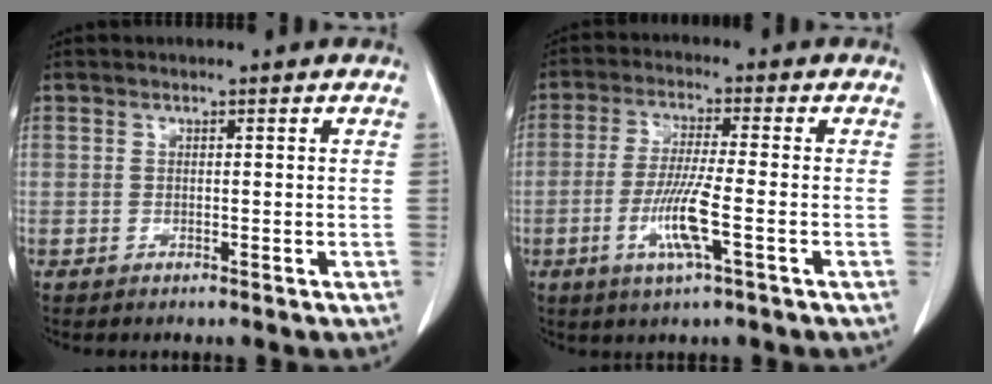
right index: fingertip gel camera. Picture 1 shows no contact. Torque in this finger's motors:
{"motor_torque": [1.32, -0.53, 0.27, 0.09]}